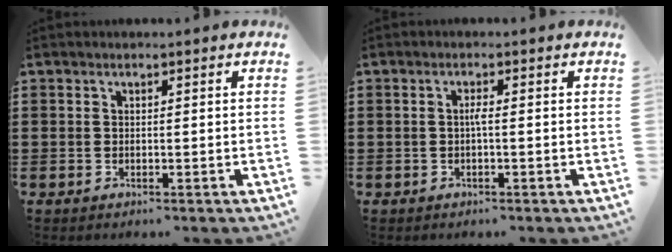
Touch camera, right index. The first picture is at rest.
{"total": 1.3, "force": [-0.2, 0.0, 1.3], "torque": [-0.027, -0.002, -0.005]}